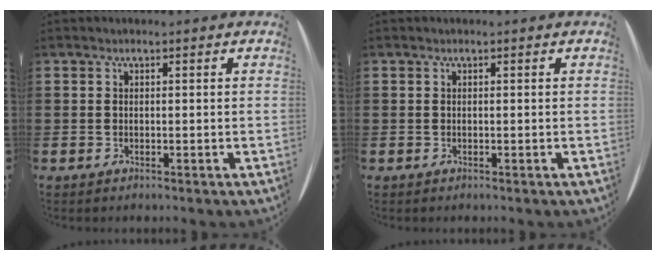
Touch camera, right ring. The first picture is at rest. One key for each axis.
{"total": 0.0}